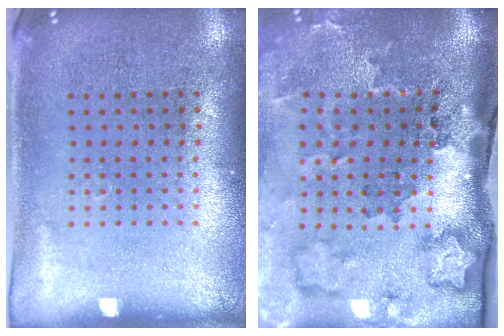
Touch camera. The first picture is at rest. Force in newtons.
{"total": 3.5, "press": 2.3, "slide": 2.7}